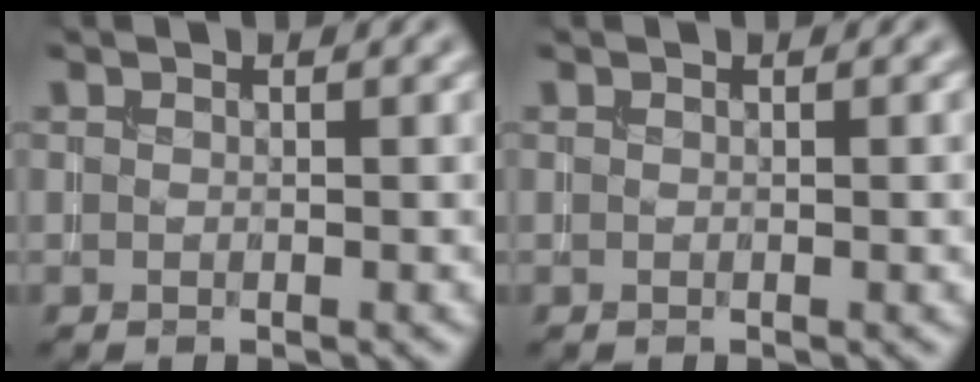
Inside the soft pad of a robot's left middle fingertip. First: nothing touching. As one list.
[{"total": 0.7, "force": [0.0, 0.1, 0.7], "torque": [-0.007, 0.000, 0.000]}]